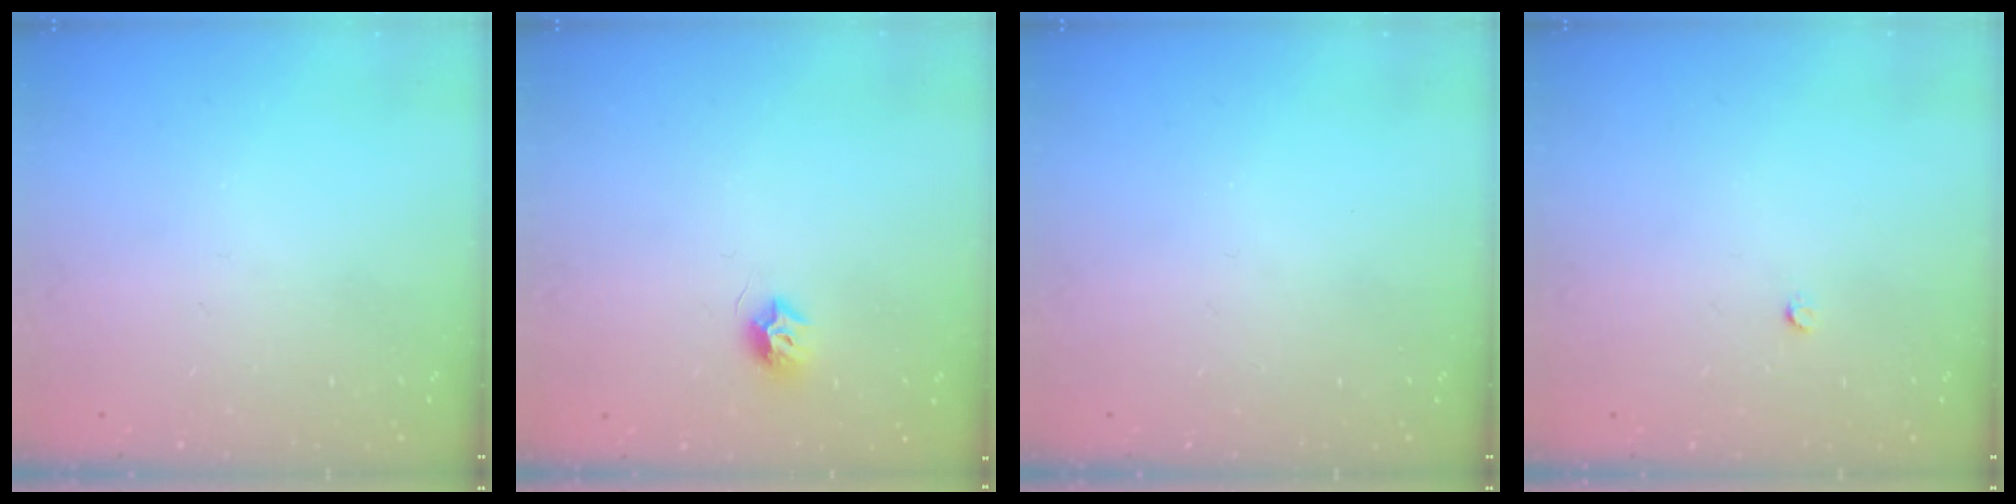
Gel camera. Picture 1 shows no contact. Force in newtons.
{"total": 7.4, "press": 7.4, "slide": 0.1}
{"total": 0.0}
{"total": 2.2, "press": 2.2, "slide": 0.3}